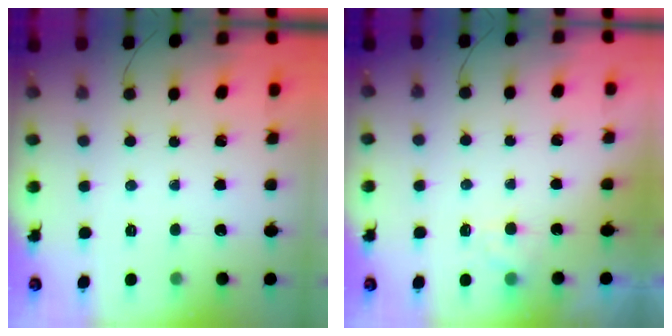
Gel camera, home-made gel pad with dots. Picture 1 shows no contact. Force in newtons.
{"total": 2.5, "press": 2.0, "slide": 1.5}